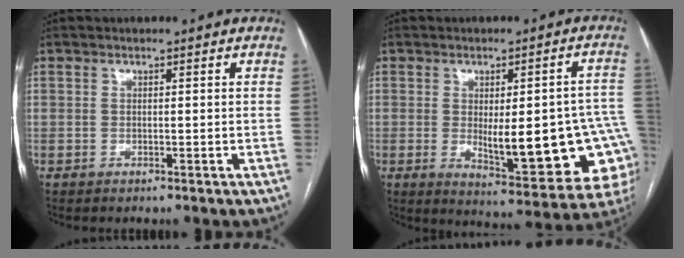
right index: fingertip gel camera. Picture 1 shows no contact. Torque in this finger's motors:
{"motor_torque": [1.43, -0.60, 0.41, 0.14]}